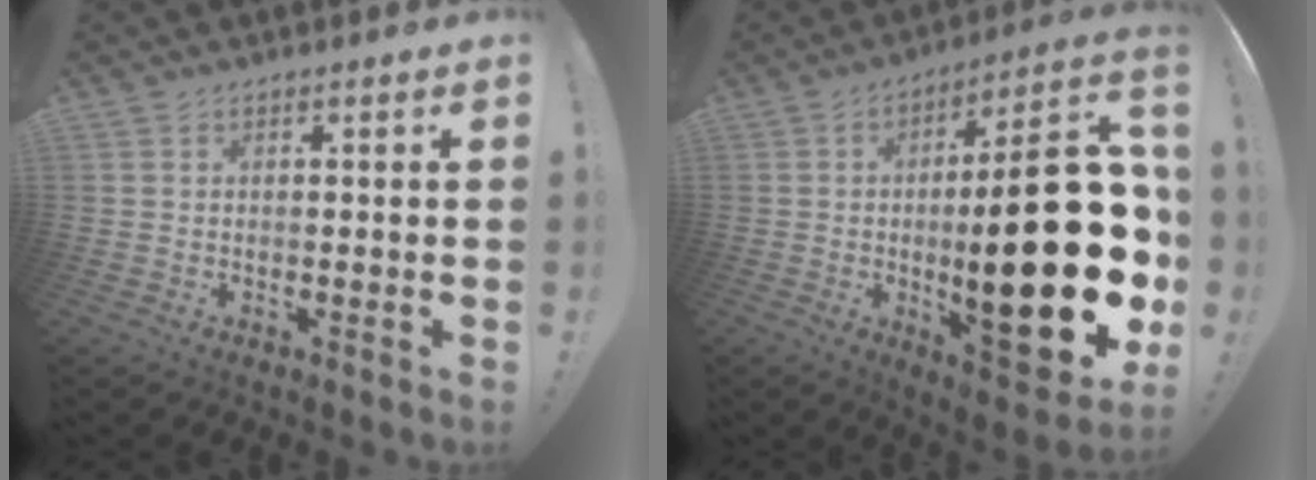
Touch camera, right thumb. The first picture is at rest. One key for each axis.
{"total": 33.0, "fx": -2.5, "fy": 10.4, "fz": 31.3, "tx": -0.486, "ty": 0.001, "tz": -0.032}